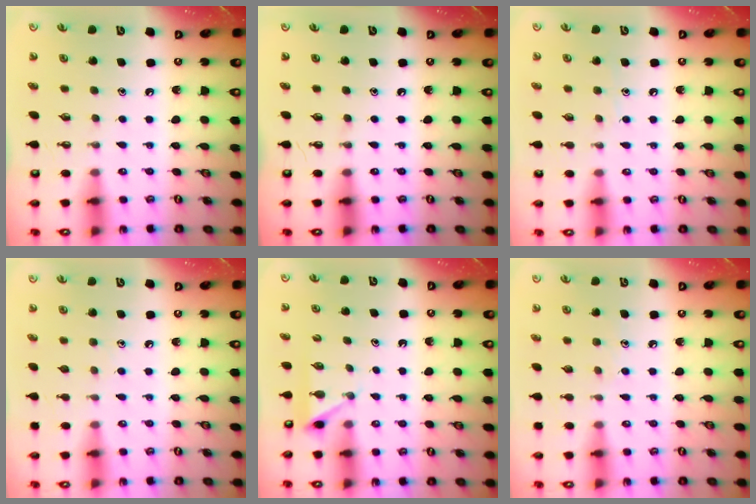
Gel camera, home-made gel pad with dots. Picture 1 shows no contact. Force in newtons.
{"total": 0.0}
{"total": 5.1, "press": 5.0, "slide": 0.6}
{"total": 3.7, "press": 3.7, "slide": 0.4}
{"total": 3.0, "press": 2.9, "slide": 0.4}
{"total": 4.8, "press": 4.8, "slide": 0.6}